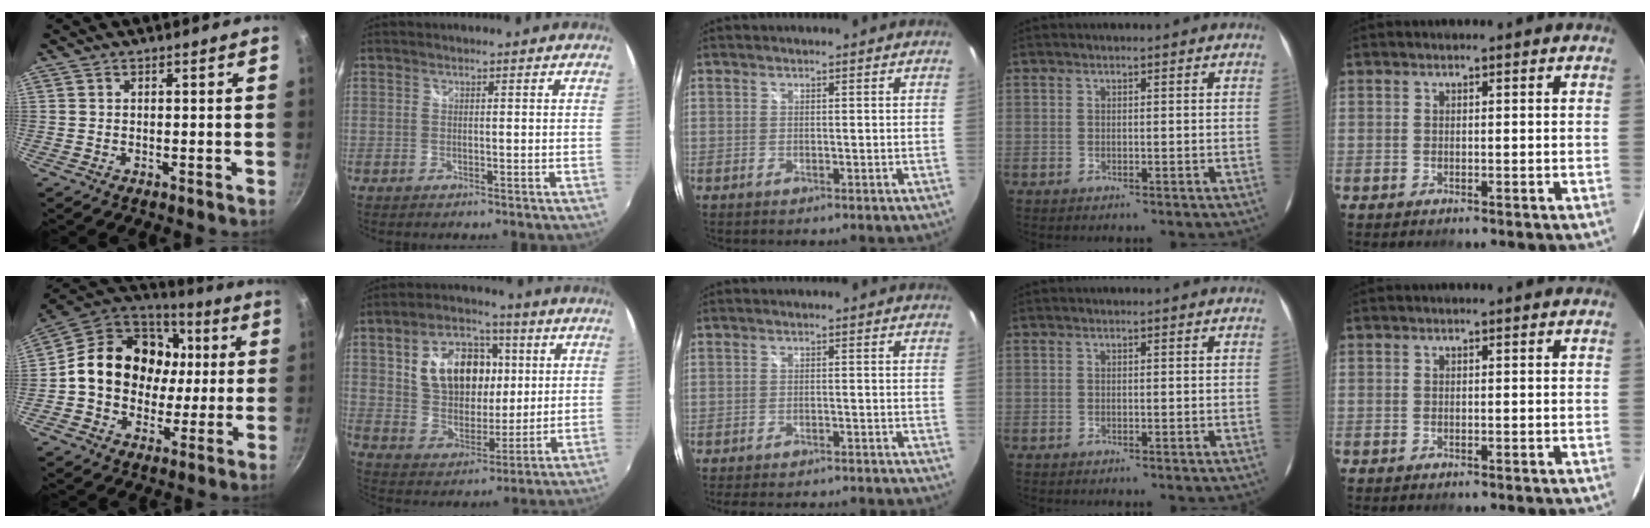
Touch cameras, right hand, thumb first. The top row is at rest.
{"thumb": {"total": 20.4, "force": [1.6, 16.8, 11.4], "torque": [-0.167, 0.032, 0.019]}, "index": {"total": 16.2, "force": [4.3, 10.8, 11.3], "torque": [-0.213, 0.027, 0.085]}, "middle": {"total": 14.5, "force": [-13.0, 2.8, 5.9], "torque": [-0.116, -0.018, -0.171]}}